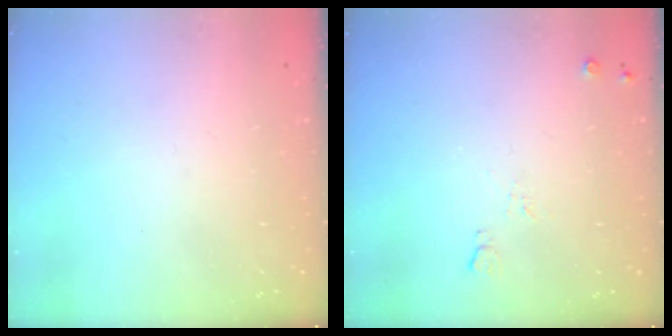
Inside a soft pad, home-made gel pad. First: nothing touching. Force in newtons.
{"total": 5.2, "press": 5.1, "slide": 1.1}